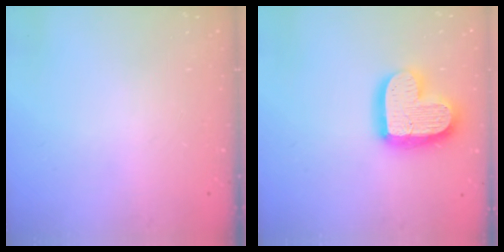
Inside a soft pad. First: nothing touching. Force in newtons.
{"total": 17.7, "press": 17.7, "slide": 1.5}